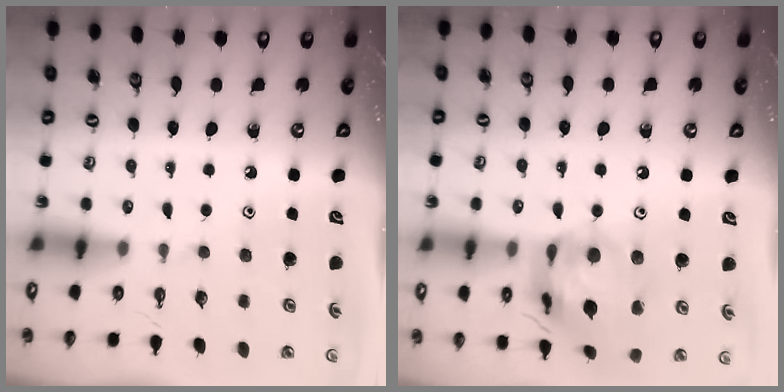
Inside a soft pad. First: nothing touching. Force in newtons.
{"total": 19.4, "press": 19.3, "slide": 2.0}